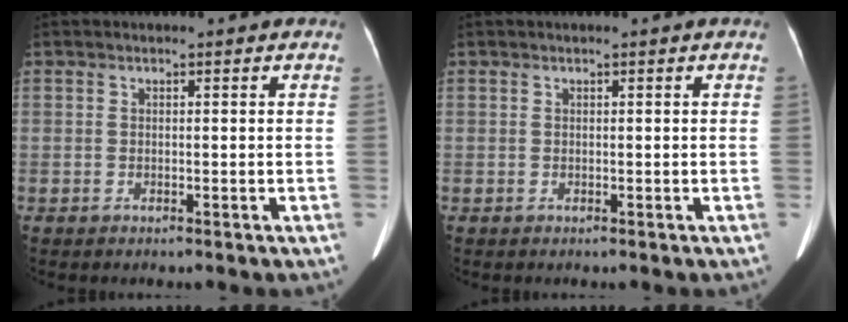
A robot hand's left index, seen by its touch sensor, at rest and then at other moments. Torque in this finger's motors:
{"motor_torque": [-1.20, 0.22, -0.89, -0.01]}